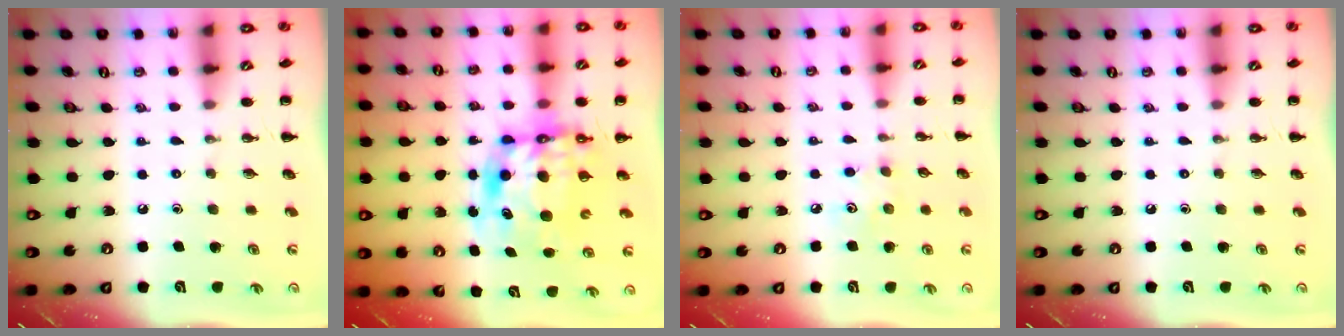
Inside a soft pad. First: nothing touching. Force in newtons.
{"total": 11.9, "press": 11.6, "slide": 2.4}
{"total": 3.5, "press": 3.4, "slide": 1.0}
{"total": 0.0}